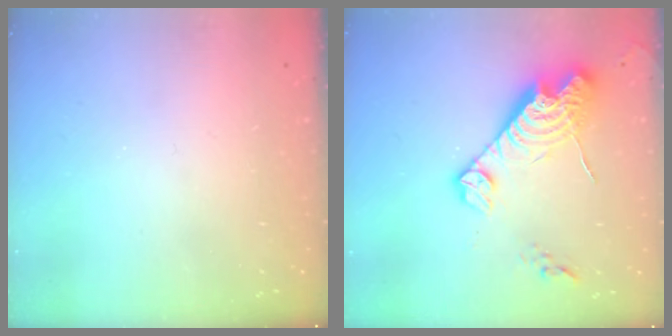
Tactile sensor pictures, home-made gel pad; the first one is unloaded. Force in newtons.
{"total": 14.8, "press": 14.8, "slide": 1.1}